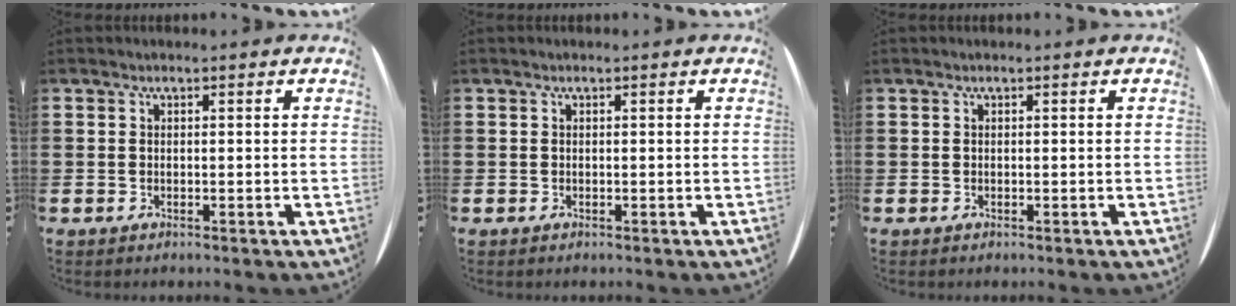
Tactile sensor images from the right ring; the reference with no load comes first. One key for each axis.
{"total": 0.0}
{"total": 0.0}